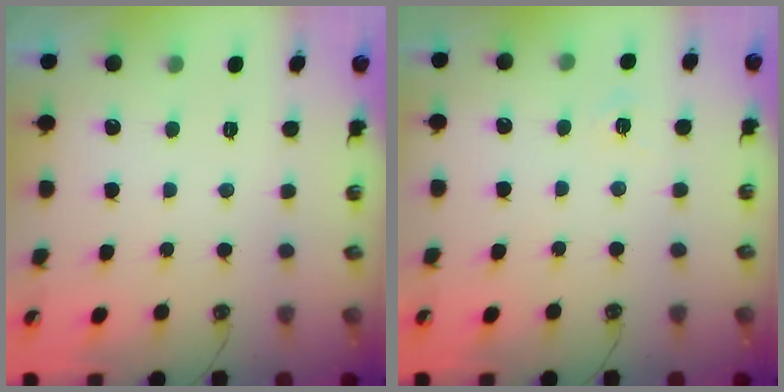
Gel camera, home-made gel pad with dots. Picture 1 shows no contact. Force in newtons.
{"total": 3.8, "press": 3.8, "slide": 0.5}